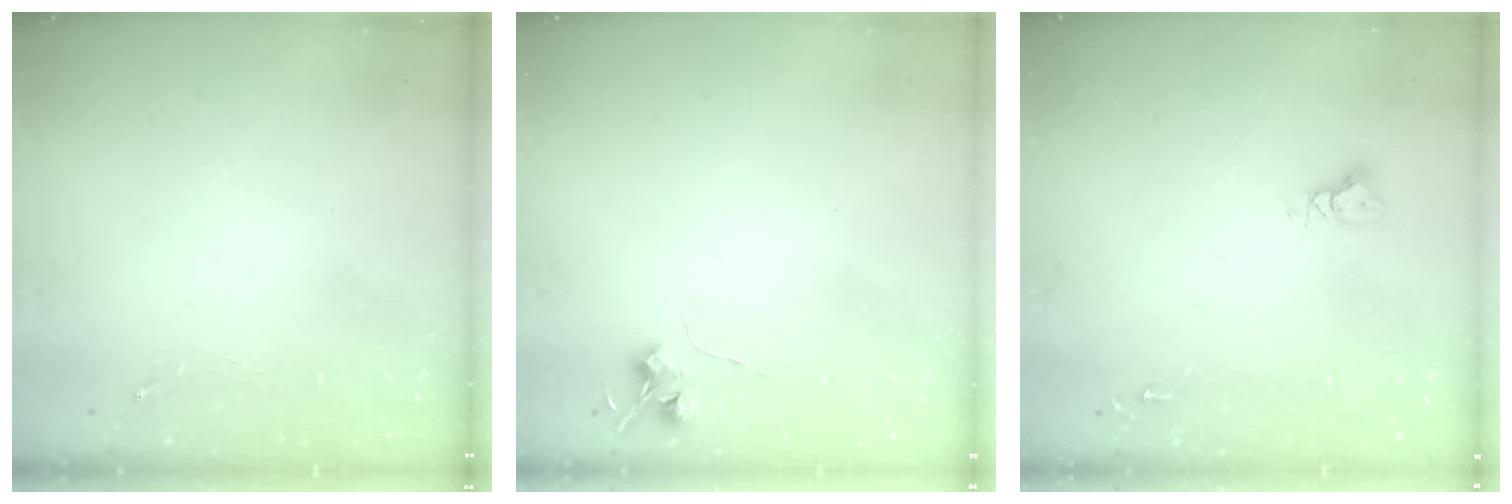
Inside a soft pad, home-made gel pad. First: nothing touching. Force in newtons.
{"total": 5.8, "press": 5.8, "slide": 0.7}
{"total": 4.9, "press": 4.9, "slide": 0.3}